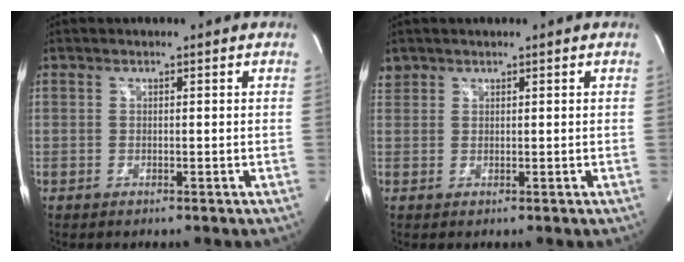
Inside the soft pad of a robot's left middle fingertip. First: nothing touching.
{"total": 1.5, "force": [1.2, 0.8, -0.1], "torque": [0.004, 0.013, 0.023]}